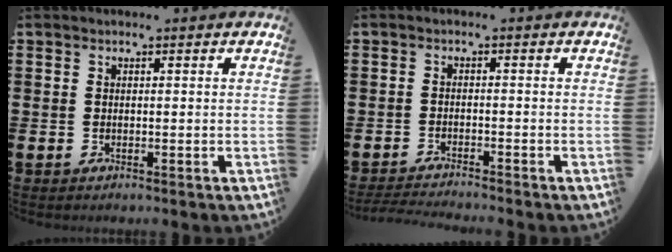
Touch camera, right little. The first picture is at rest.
{"total": 1.8, "force": [-1.8, -0.2, 0.2], "torque": [-0.003, 0.000, -0.036]}